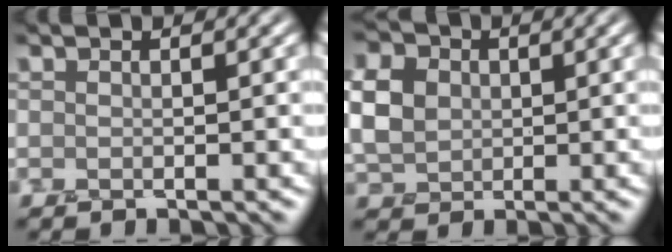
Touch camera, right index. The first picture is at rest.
{"total": 4.1, "force": [1.1, 3.6, 1.7], "torque": [-0.059, 0.018, 0.019]}